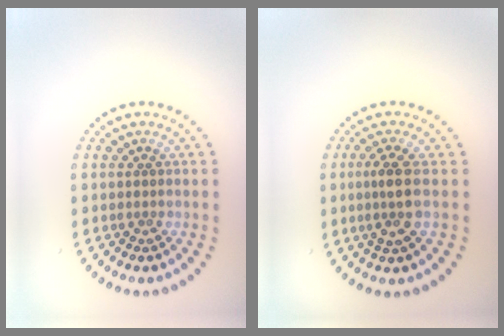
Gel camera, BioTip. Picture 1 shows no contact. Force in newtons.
{"total": 2.6, "press": 2.4, "slide": 1.2}